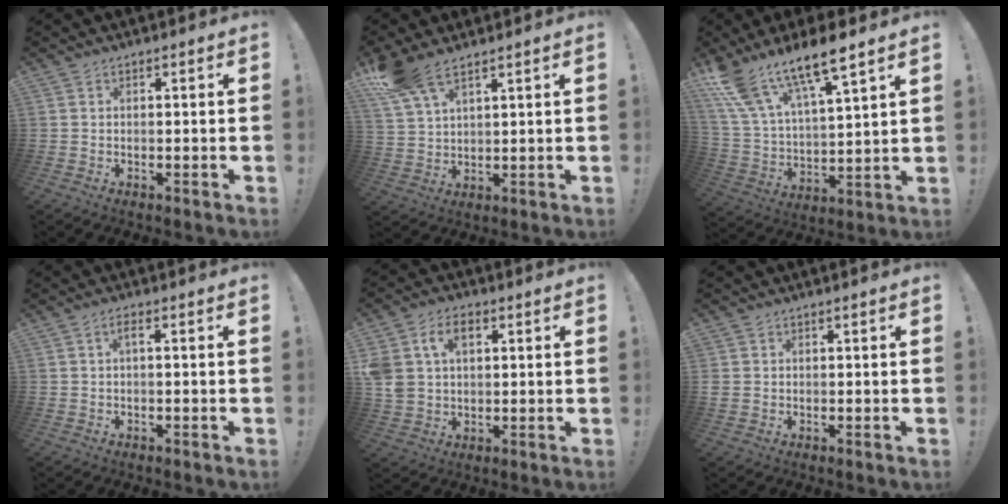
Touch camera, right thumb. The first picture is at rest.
{"total": 9.5, "force": [6.9, 4.0, 5.2], "torque": [-0.099, -0.029, 0.136]}
{"total": 15.6, "force": [12.2, 4.1, 8.9], "torque": [-0.167, -0.088, 0.214]}
{"total": 1.9, "force": [-0.3, 0.1, 1.8], "torque": [-0.039, 0.008, -0.008]}
{"total": 9.7, "force": [3.4, 6.8, 6.0], "torque": [-0.123, 0.004, 0.066]}
{"total": 1.4, "force": [0.2, 1.3, 0.3], "torque": [-0.005, 0.002, 0.005]}